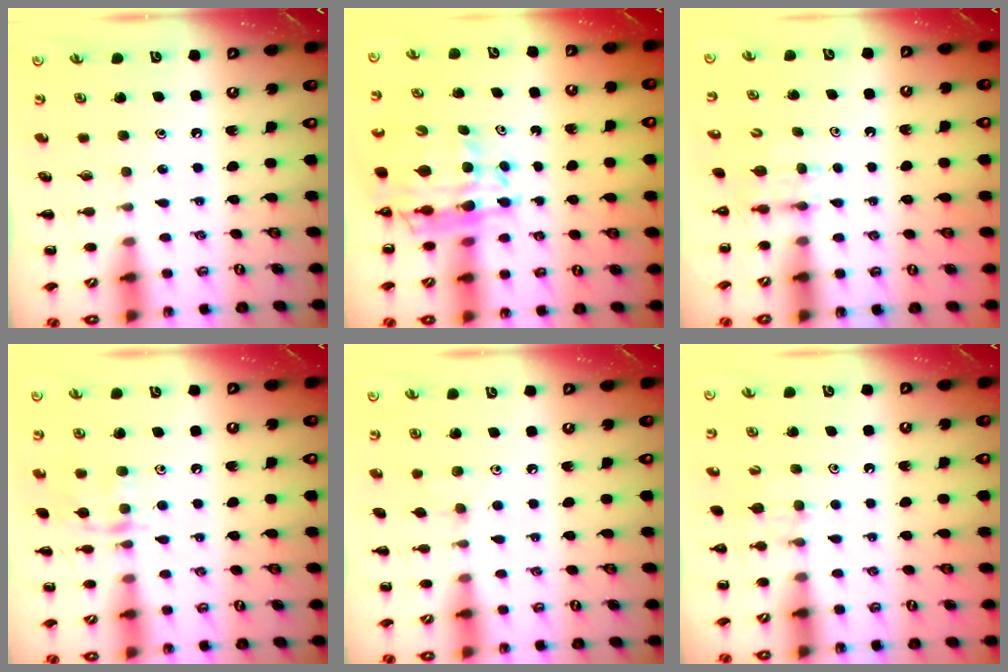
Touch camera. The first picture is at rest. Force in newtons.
{"total": 12.8, "press": 12.2, "slide": 3.8}
{"total": 3.4, "press": 3.1, "slide": 1.4}
{"total": 9.7, "press": 9.7, "slide": 0.8}
{"total": 4.2, "press": 4.0, "slide": 1.3}
{"total": 4.6, "press": 4.3, "slide": 1.5}